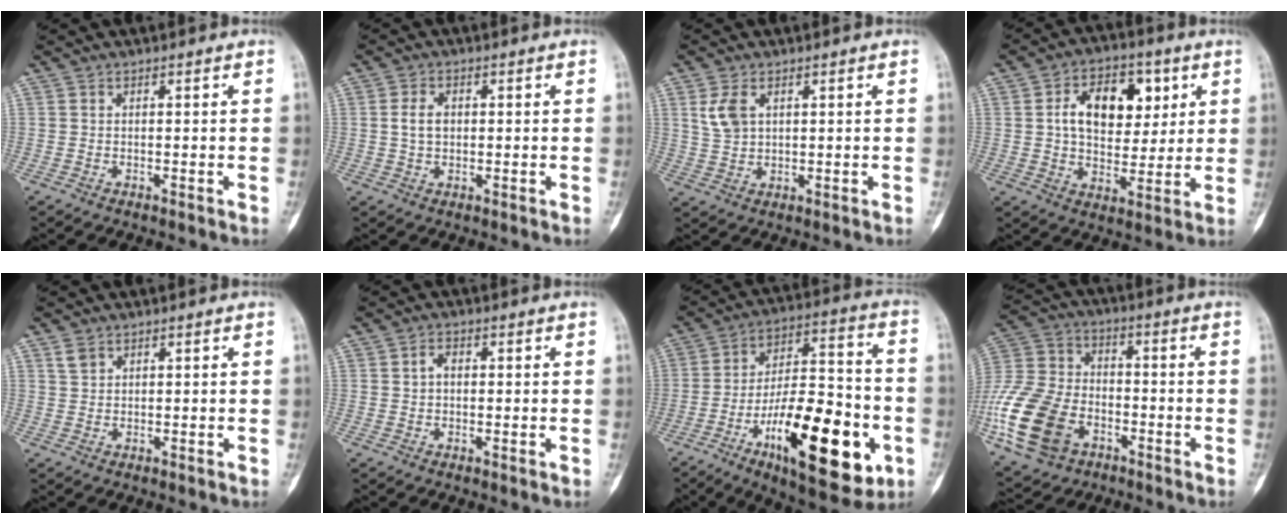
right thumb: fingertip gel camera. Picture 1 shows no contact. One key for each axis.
{"total": 3.8, "fx": 0.4, "fy": 2.6, "fz": 2.7, "tx": -0.044, "ty": 0.002, "tz": 0.006}
{"total": 4.9, "fx": 1.9, "fy": 3.0, "fz": 3.4, "tx": -0.065, "ty": 0.000, "tz": 0.045}
{"total": 14.3, "fx": 3.9, "fy": 9.3, "fz": 10.2, "tx": -0.117, "ty": 0.000, "tz": 0.060}
{"total": 2.1, "fx": 1.3, "fy": 1.4, "fz": 0.9, "tx": -0.012, "ty": 0.000, "tz": 0.028}
{"total": 2.6, "fx": 0.4, "fy": 1.9, "fz": 1.8, "tx": -0.025, "ty": 0.008, "tz": 0.005}
{"total": 26.2, "fx": -9.4, "fy": 10.1, "fz": 22.3, "tx": -0.331, "ty": 0.038, "tz": -0.141}
{"total": 20.3, "fx": -7.5, "fy": 13.9, "fz": 12.7, "tx": -0.271, "ty": 0.024, "tz": -0.135}